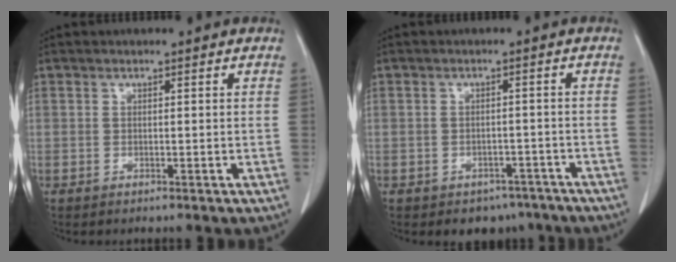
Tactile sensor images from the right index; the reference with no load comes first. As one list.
[{"total": 4.8, "force": [-3.6, 3.0, 0.8], "torque": [0.006, 0.017, -0.044]}]